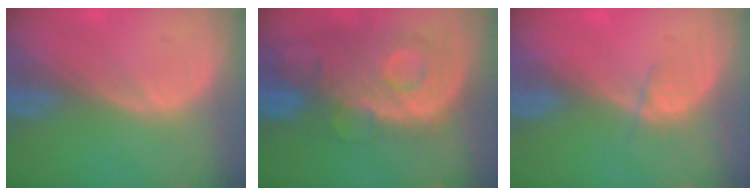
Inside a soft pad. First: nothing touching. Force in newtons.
{"total": 11.3, "press": 9.8, "slide": 5.7}
{"total": 1.4, "press": 1.3, "slide": 0.6}